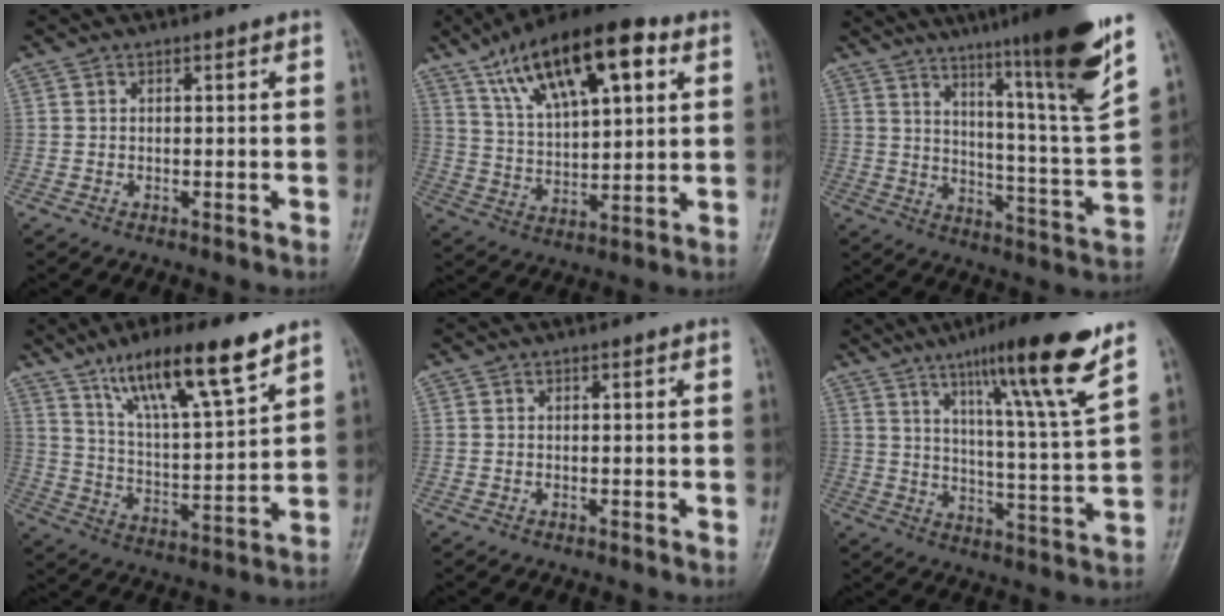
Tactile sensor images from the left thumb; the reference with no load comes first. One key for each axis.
{"total": 20.5, "fx": 9.8, "fy": 8.4, "fz": 15.9, "tx": -0.240, "ty": -0.015, "tz": 0.170}
{"total": 21.9, "fx": 14.5, "fy": 0.5, "fz": 16.4, "tx": -0.219, "ty": -0.077, "tz": 0.214}
{"total": 16.1, "fx": 10.6, "fy": 2.9, "fz": 11.8, "tx": -0.193, "ty": -0.050, "tz": 0.196}
{"total": 0.0}
{"total": 17.7, "fx": 11.0, "fy": 0.8, "fz": 13.9, "tx": -0.202, "ty": -0.056, "tz": 0.169}